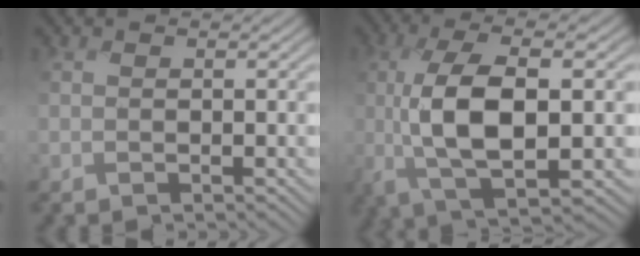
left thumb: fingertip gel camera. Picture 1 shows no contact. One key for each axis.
{"total": 10.9, "fx": -0.7, "fy": 3.9, "fz": 10.2, "tx": -0.203, "ty": 0.000, "tz": -0.017}